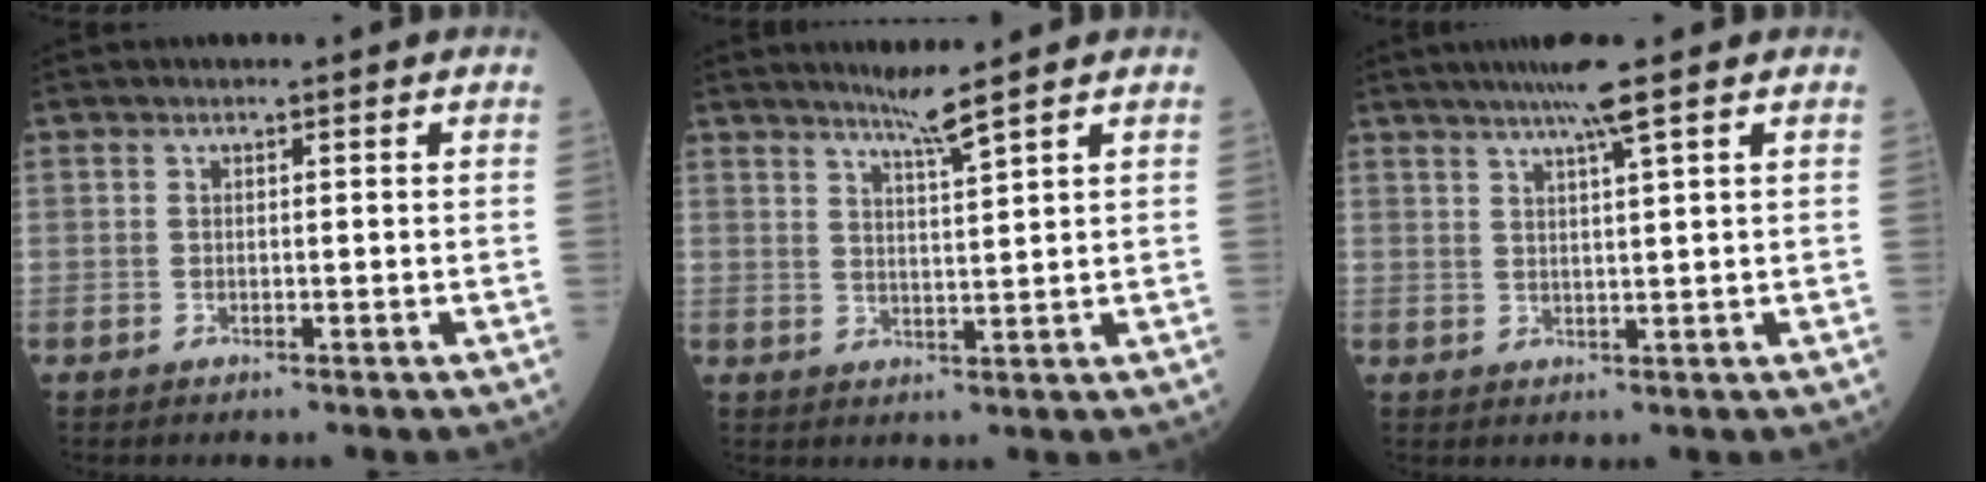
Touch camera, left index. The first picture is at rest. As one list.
[{"total": 3.8, "force": [3.1, -1.3, 1.8], "torque": [-0.035, -0.011, 0.063]}, {"total": 5.2, "force": [3.6, -1.2, 3.5], "torque": [-0.061, 0.008, 0.064]}]